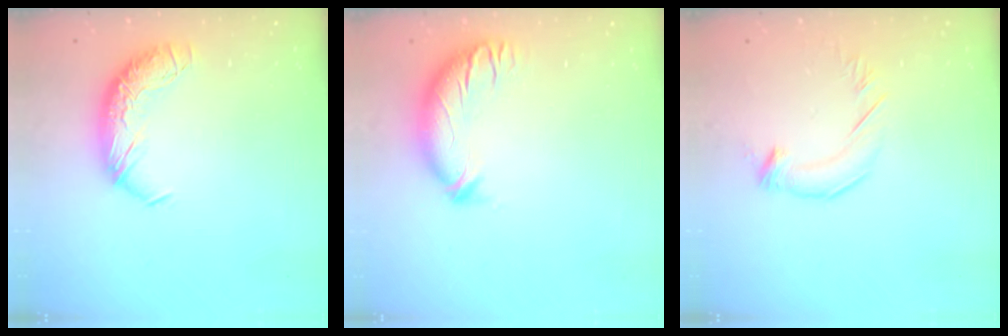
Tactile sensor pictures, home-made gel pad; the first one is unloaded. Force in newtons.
{"total": 3.5, "press": 3.2, "slide": 1.3}
{"total": 2.9, "press": 2.9, "slide": 0.5}